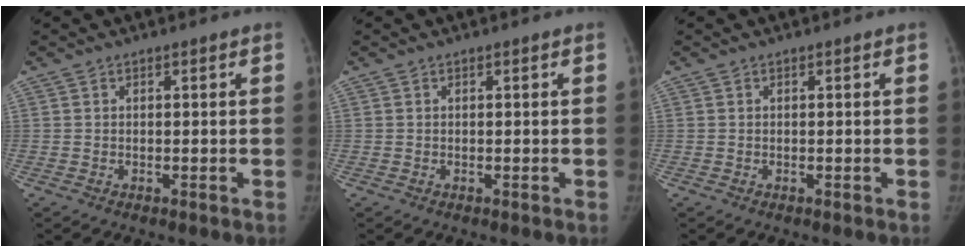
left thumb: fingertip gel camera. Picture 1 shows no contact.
{"total": 0.0}
{"total": 0.0}